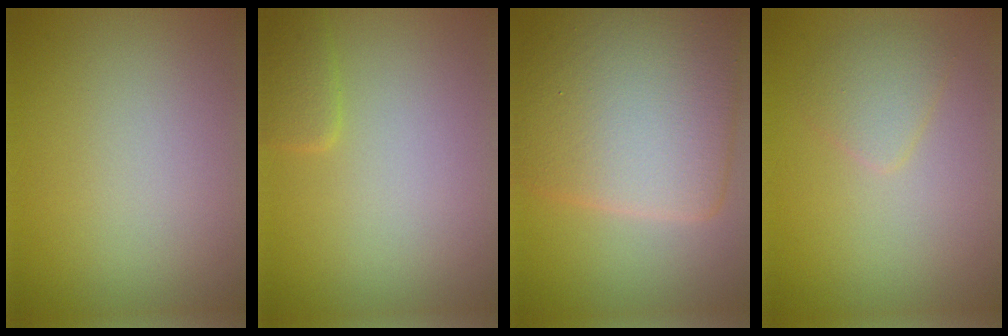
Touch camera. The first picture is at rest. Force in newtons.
{"total": 1.4, "press": 1.4, "slide": 0.1}
{"total": 10.6, "press": 10.6, "slide": 0.1}
{"total": 1.9, "press": 1.9, "slide": 0.1}